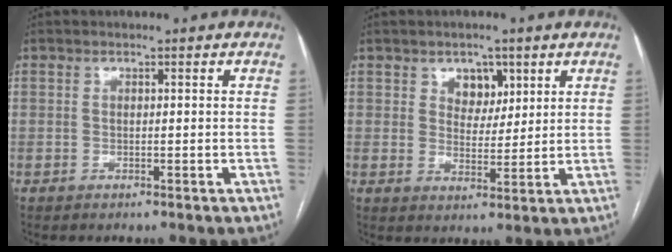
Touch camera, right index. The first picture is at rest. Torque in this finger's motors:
{"motor_torque": [0.45, 0.45, 0.01, 0.02]}